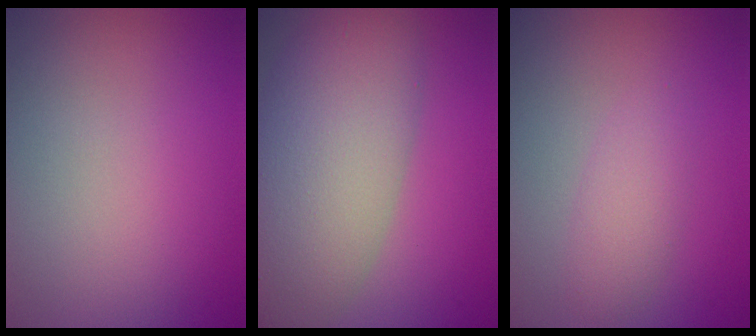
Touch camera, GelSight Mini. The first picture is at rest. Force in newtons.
{"total": 10.3, "press": 10.3, "slide": 0.5}
{"total": 2.2, "press": 2.2, "slide": 0.1}